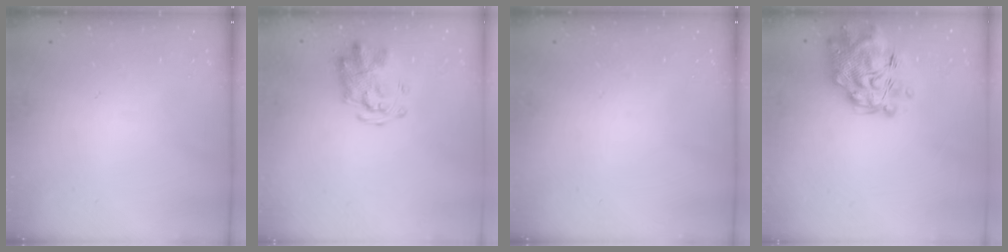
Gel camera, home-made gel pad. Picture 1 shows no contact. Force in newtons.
{"total": 5.0, "press": 4.9, "slide": 0.8}
{"total": 0.0}
{"total": 12.2, "press": 11.6, "slide": 3.8}